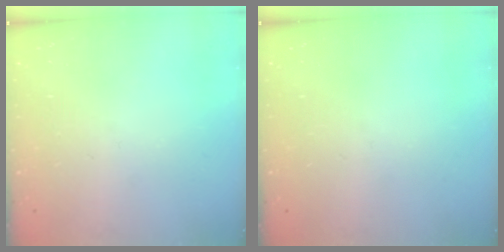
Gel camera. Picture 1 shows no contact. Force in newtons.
{"total": 0.0}